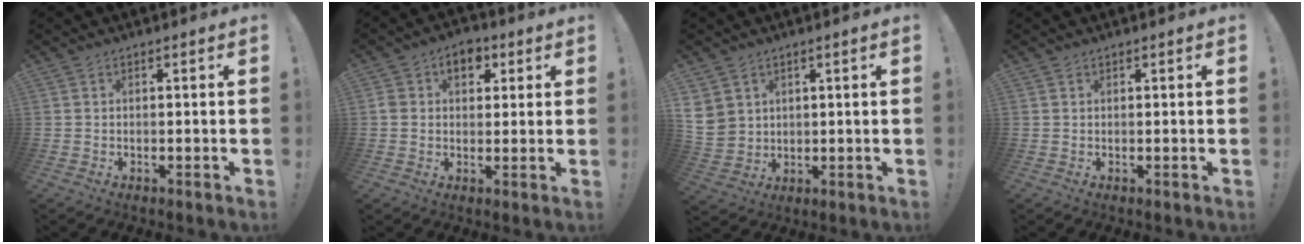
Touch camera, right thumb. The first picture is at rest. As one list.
[{"total": 6.0, "force": [2.2, 4.5, 3.3], "torque": [-0.048, 0.003, 0.038]}, {"total": 5.7, "force": [2.6, 4.8, 1.4], "torque": [-0.039, -0.013, 0.057]}, {"total": 0.0}]